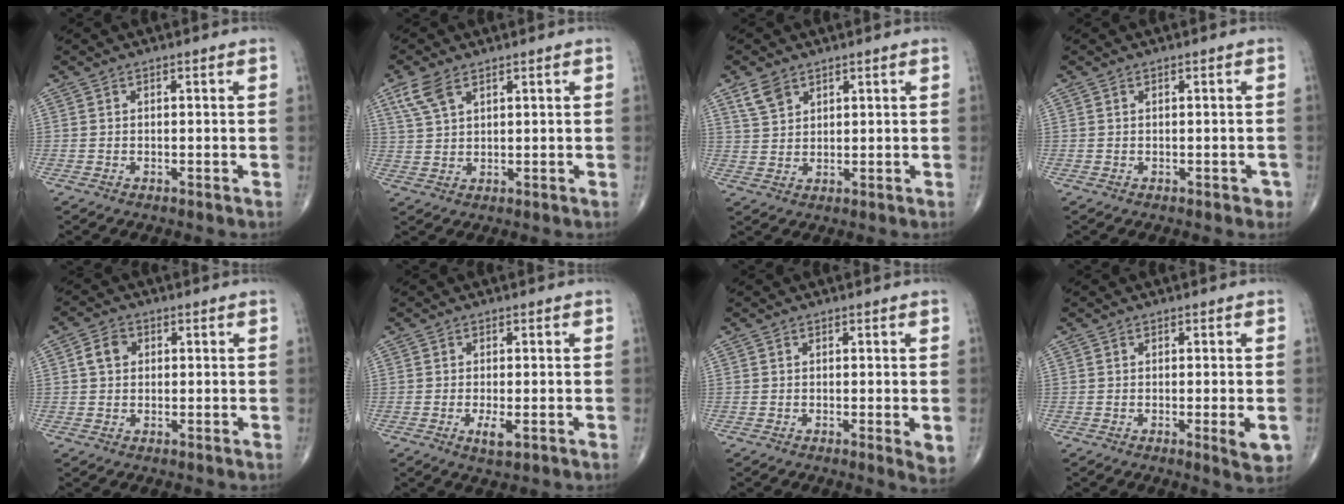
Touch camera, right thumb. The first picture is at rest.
{"total": 5.4, "force": [3.1, 2.6, 3.5], "torque": [-0.078, -0.001, 0.071]}
{"total": 4.4, "force": [2.9, 2.7, 1.9], "torque": [-0.029, -0.009, 0.063]}
{"total": 1.3, "force": [-0.3, 0.8, 0.9], "torque": [-0.005, 0.004, -0.002]}
{"total": 3.7, "force": [0.8, 3.0, 2.1], "torque": [-0.032, 0.006, 0.011]}
{"total": 2.9, "force": [-0.8, 0.9, 2.6], "torque": [-0.051, -0.008, -0.014]}
{"total": 2.9, "force": [-0.2, 0.6, 2.9], "torque": [-0.042, -0.012, -0.004]}
{"total": 3.9, "force": [-0.8, 0.8, 3.8], "torque": [-0.051, -0.011, -0.012]}